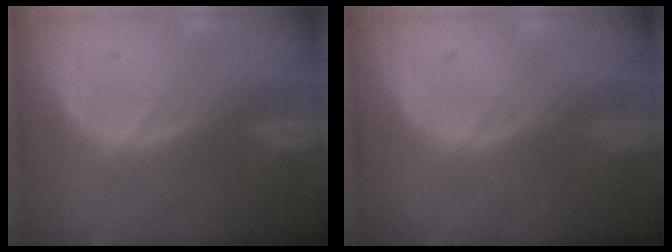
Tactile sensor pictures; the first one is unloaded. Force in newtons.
{"total": 0.0}